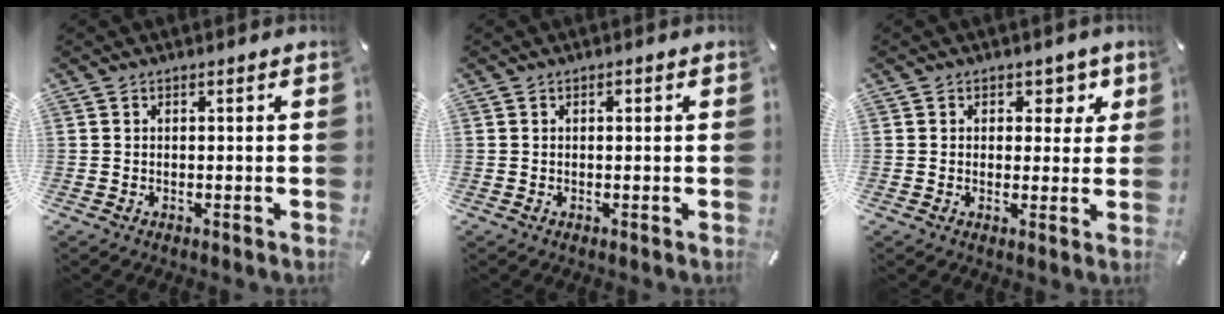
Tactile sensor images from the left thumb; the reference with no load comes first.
{"total": 0.6, "force": [0.2, 0.4, 0.5], "torque": [-0.009, 0.002, 0.002]}
{"total": 4.7, "force": [1.6, 3.8, 2.1], "torque": [-0.003, -0.008, 0.018]}